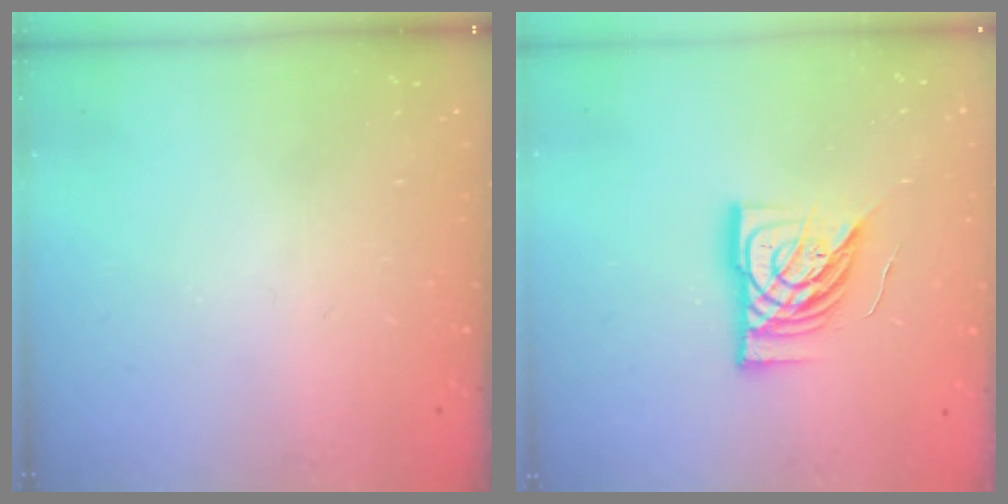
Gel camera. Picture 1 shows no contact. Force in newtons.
{"total": 15.1, "press": 15.0, "slide": 1.7}